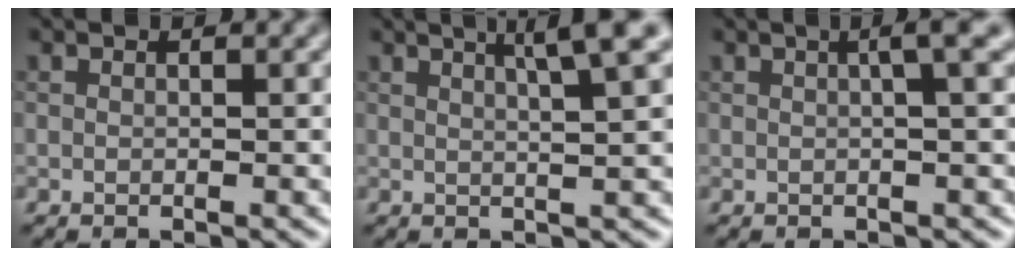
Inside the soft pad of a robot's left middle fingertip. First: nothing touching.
{"total": 4.2, "force": [2.2, 0.5, 3.6], "torque": [-0.041, 0.011, 0.033]}
{"total": 2.8, "force": [0.6, 0.6, 2.7], "torque": [-0.031, 0.012, 0.008]}